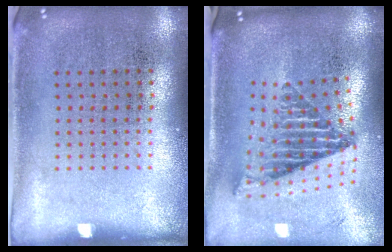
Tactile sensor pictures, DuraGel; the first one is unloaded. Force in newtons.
{"total": 2.7, "press": 1.7, "slide": 2.1}